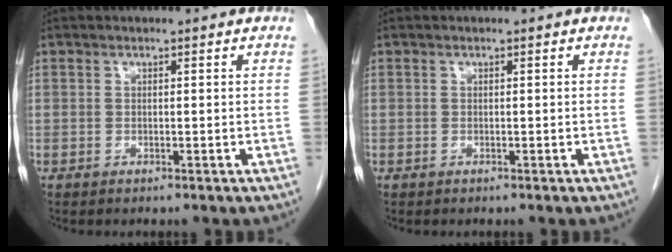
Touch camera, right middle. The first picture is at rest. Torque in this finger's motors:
{"motor_torque": [0.03, 0.03, 0.00, -0.01]}